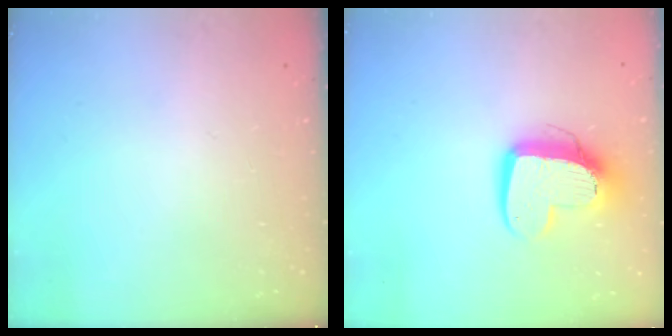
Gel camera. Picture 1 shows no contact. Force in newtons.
{"total": 13.3, "press": 13.2, "slide": 1.2}